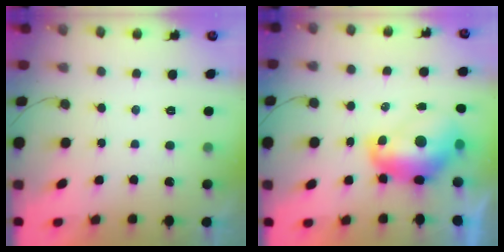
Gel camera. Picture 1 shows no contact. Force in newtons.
{"total": 12.0, "press": 11.9, "slide": 1.2}